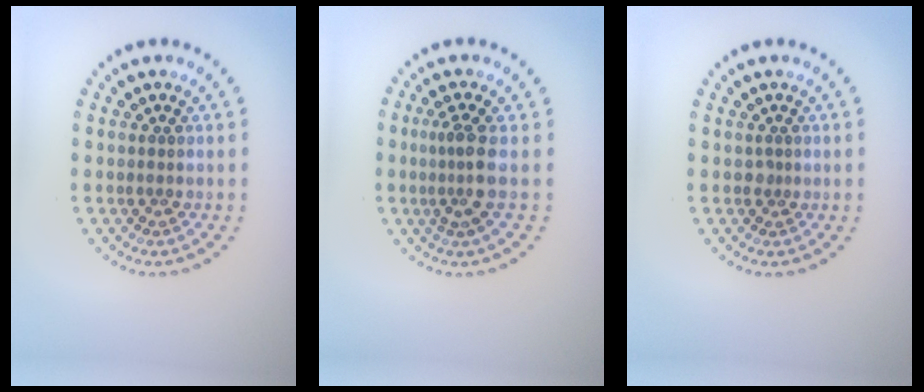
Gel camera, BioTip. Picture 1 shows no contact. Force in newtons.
{"total": 2.7, "press": 2.0, "slide": 1.8}
{"total": 0.7, "press": 0.5, "slide": 0.4}